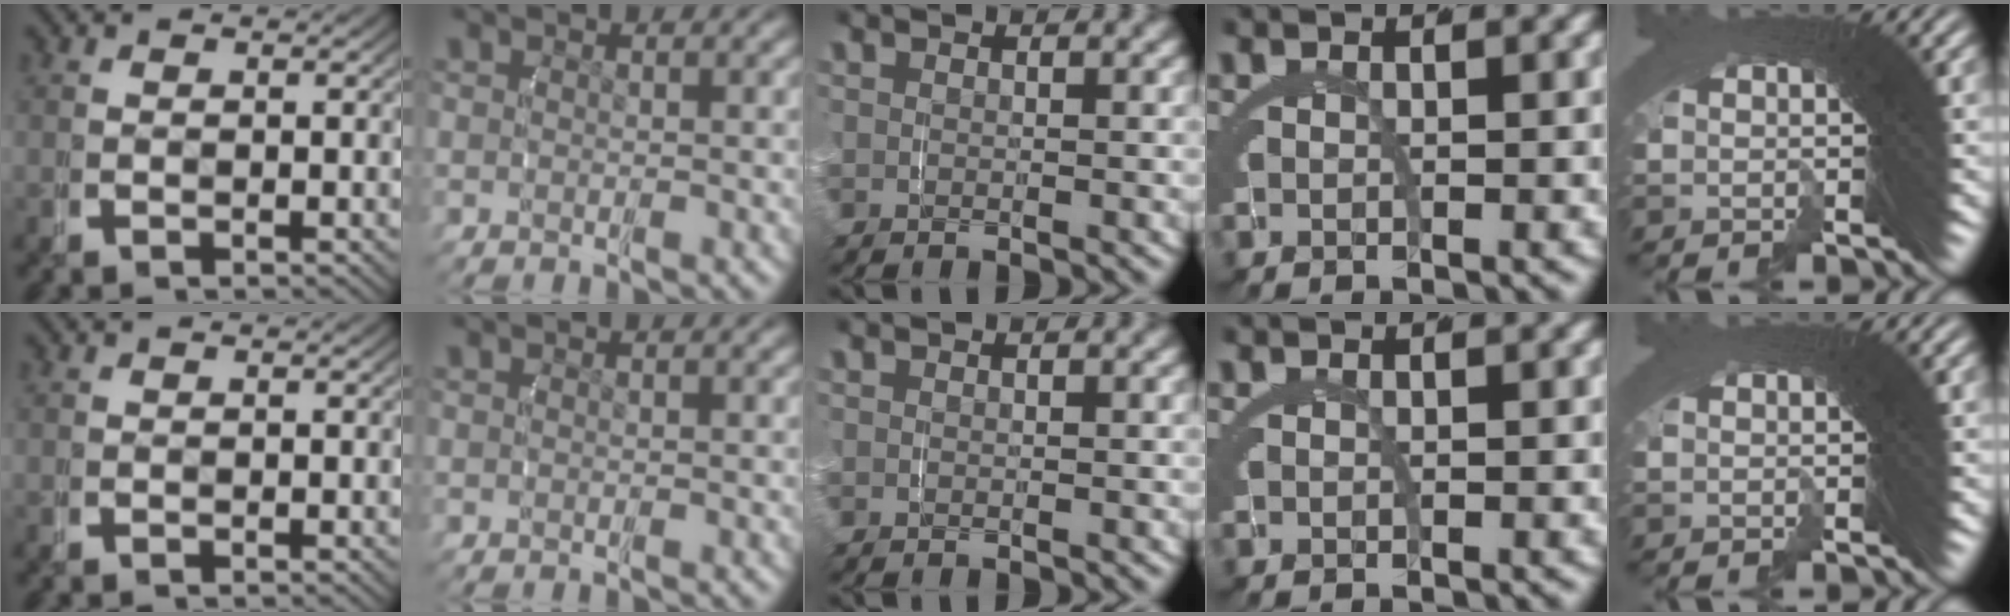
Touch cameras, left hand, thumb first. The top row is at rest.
{}